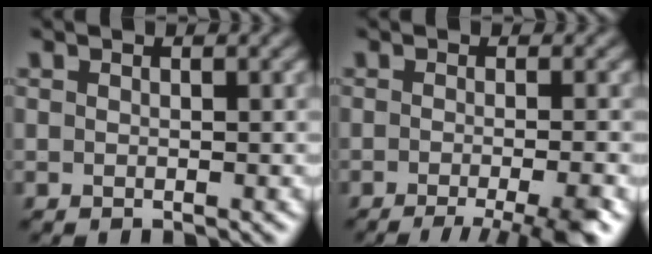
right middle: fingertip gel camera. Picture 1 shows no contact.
{"total": 6.5, "force": [-3.7, 1.7, 5.1], "torque": [-0.051, -0.008, -0.050]}